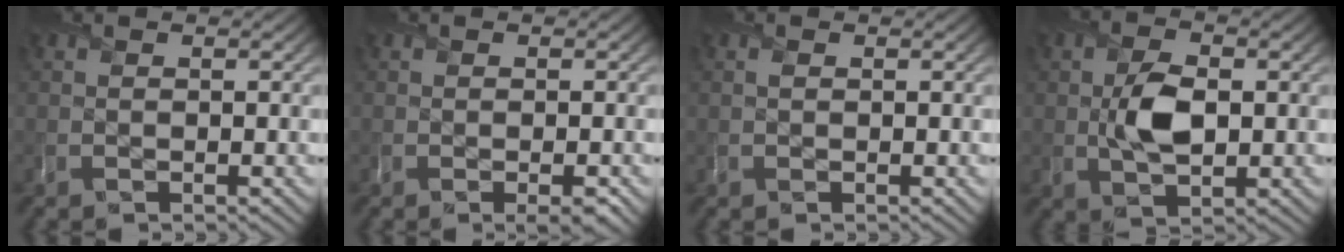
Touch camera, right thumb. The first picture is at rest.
{"total": 1.8, "force": [-0.9, 0.3, 1.5], "torque": [-0.022, -0.003, -0.014]}
{"total": 0.0}
{"total": 5.3, "force": [-0.2, 3.3, 4.2], "torque": [-0.087, -0.007, -0.002]}